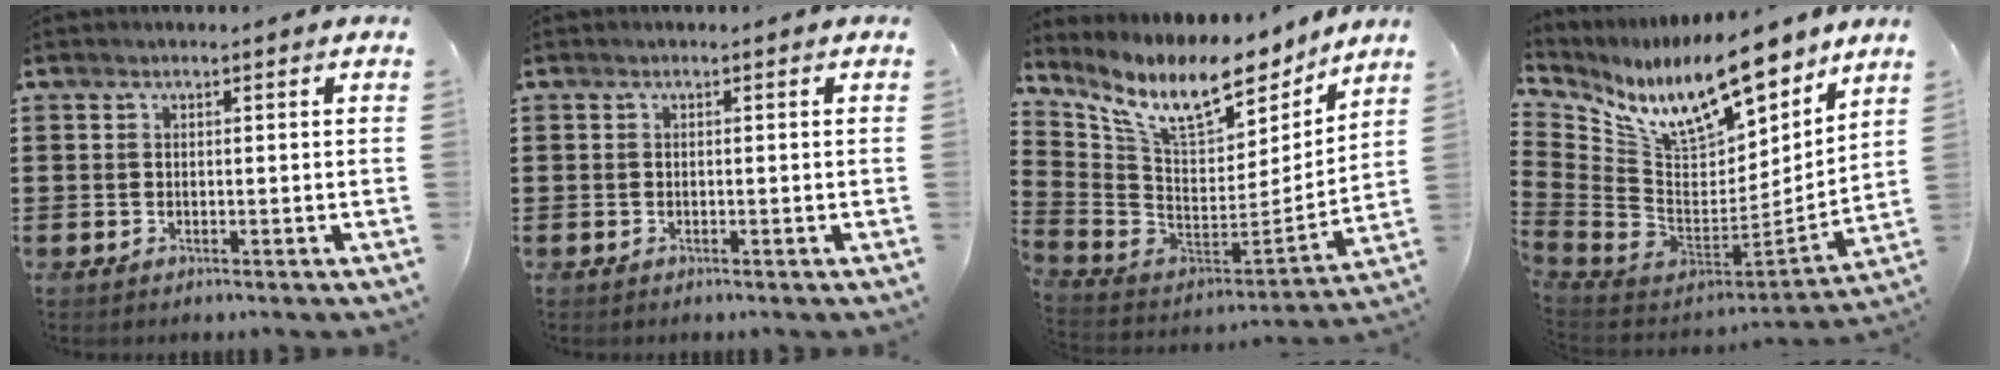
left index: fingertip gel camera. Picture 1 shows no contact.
{"total": 0.0}
{"total": 12.3, "force": [8.6, 3.9, 8.0], "torque": [-0.173, -0.055, 0.147]}
{"total": 15.8, "force": [10.7, 5.7, 10.1], "torque": [-0.209, -0.081, 0.182]}